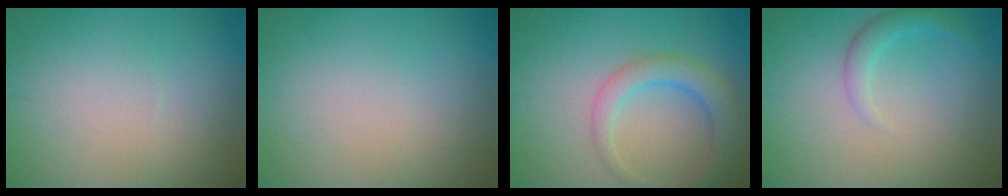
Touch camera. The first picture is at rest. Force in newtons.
{"total": 0.0}
{"total": 3.5, "press": 3.5, "slide": 0.1}
{"total": 1.9, "press": 1.9, "slide": 0.1}